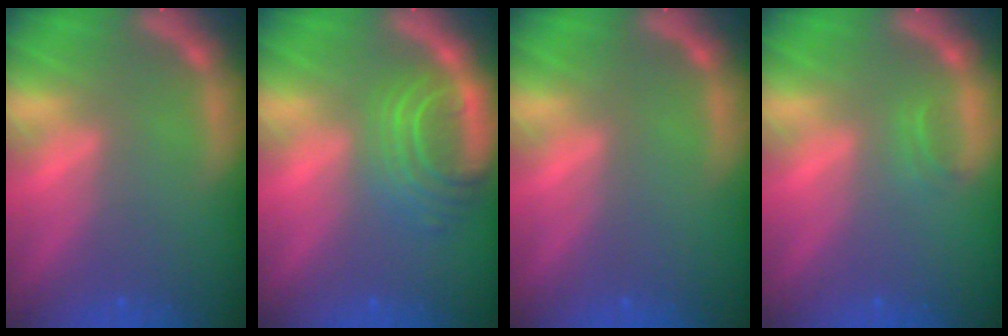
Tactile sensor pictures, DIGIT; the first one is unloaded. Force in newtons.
{"total": 6.1}
{"total": 0.0}
{"total": 0.9}